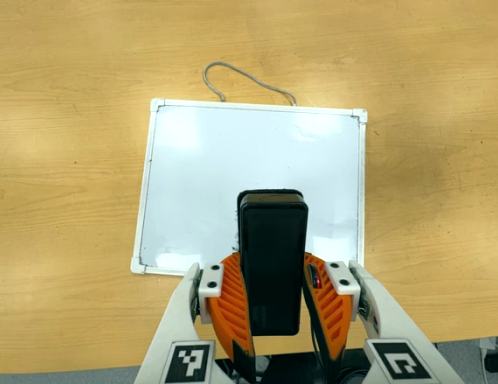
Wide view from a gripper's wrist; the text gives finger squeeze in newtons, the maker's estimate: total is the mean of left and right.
{"total": 7.8, "left": 6.6, "right": 9.1}